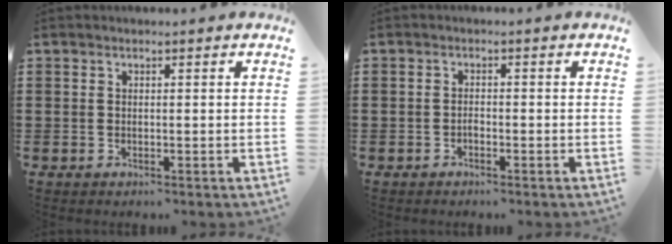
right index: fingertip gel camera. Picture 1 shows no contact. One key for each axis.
{"total": 0.8, "fx": -0.6, "fy": 0.4, "fz": 0.4, "tx": -0.010, "ty": -0.002, "tz": -0.011}